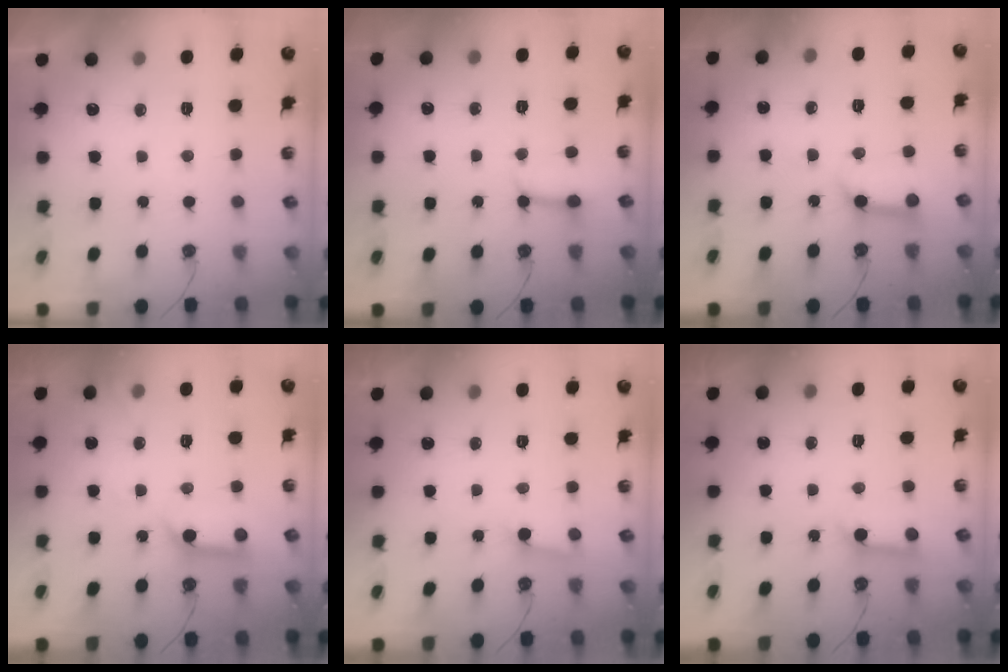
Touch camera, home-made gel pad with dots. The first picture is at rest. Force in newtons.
{"total": 4.5, "press": 4.5, "slide": 0.6}
{"total": 11.1, "press": 11.1, "slide": 1.1}
{"total": 10.9, "press": 10.8, "slide": 1.3}
{"total": 2.7, "press": 2.7, "slide": 0.4}
{"total": 7.9, "press": 7.9, "slide": 0.8}